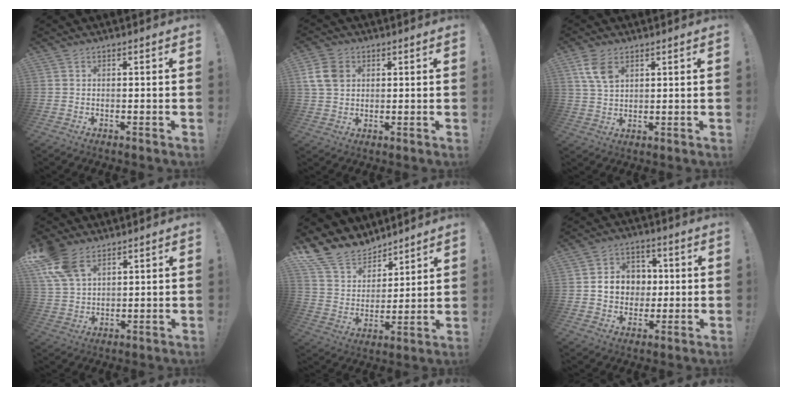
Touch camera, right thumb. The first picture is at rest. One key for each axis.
{"total": 9.3, "fx": 2.8, "fy": 7.0, "fz": 5.4, "tx": -0.104, "ty": -0.001, "tz": 0.055}
{"total": 7.3, "fx": 3.6, "fy": 4.3, "fz": 4.7, "tx": -0.086, "ty": -0.008, "tz": 0.072}
{"total": 11.7, "fx": 7.3, "fy": 6.7, "fz": 6.1, "tx": -0.118, "ty": -0.032, "tz": 0.144}
{"total": 14.9, "fx": 12.2, "fy": 7.9, "fz": 3.3, "tx": -0.078, "ty": -0.095, "tz": 0.230}
{"total": 10.8, "fx": 0.6, "fy": 9.7, "fz": 4.7, "tx": -0.055, "ty": 0.004, "tz": 0.021}